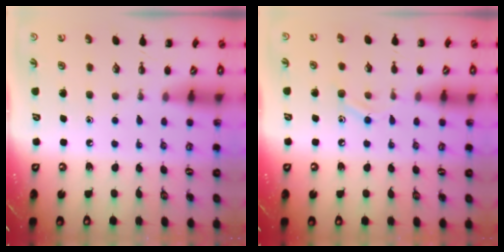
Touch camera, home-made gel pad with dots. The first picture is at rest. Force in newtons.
{"total": 7.6, "press": 7.5, "slide": 1.4}